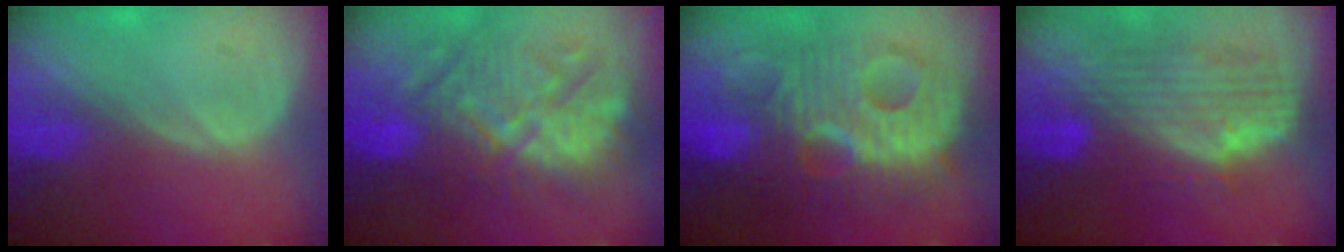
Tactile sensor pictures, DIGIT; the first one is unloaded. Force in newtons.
{"total": 11.9, "press": 11.5, "slide": 3.0}
{"total": 13.1, "press": 13.1, "slide": 1.1}
{"total": 10.6, "press": 9.2, "slide": 5.4}